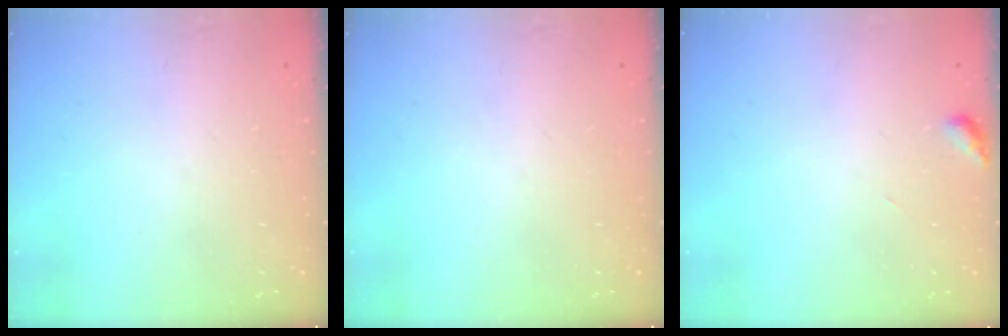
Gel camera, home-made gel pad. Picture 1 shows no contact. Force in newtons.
{"total": 0.0}
{"total": 2.6, "press": 2.6, "slide": 0.3}